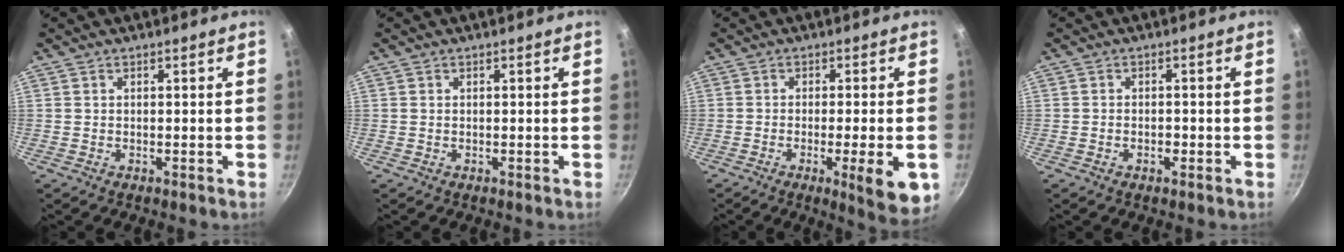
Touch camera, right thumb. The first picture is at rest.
{"total": 0.0}
{"total": 9.4, "force": [-3.0, 1.6, 8.8], "torque": [-0.115, 0.002, -0.038]}
{"total": 1.5, "force": [-0.6, 1.0, 1.0], "torque": [-0.015, 0.006, -0.011]}